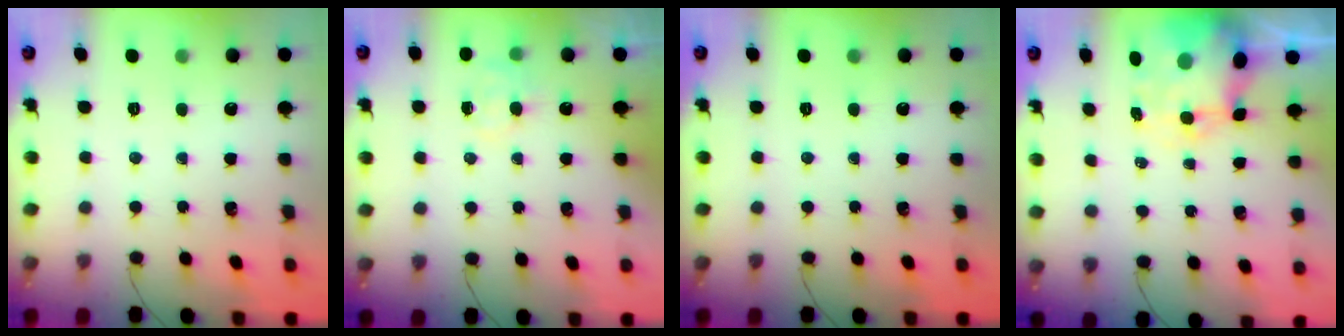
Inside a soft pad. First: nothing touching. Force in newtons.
{"total": 5.2, "press": 5.1, "slide": 1.2}
{"total": 0.0}
{"total": 8.5, "press": 8.2, "slide": 2.2}